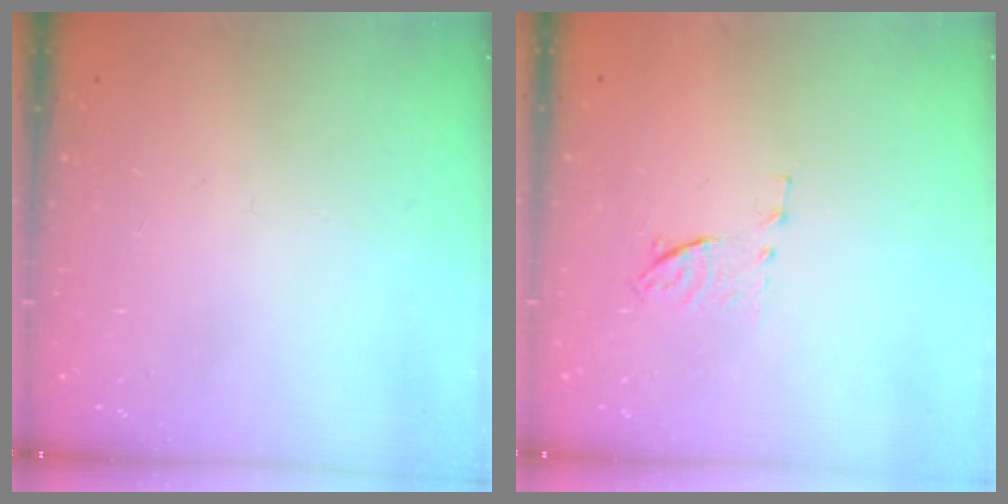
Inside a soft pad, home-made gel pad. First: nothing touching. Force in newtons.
{"total": 6.2, "press": 6.1, "slide": 1.0}